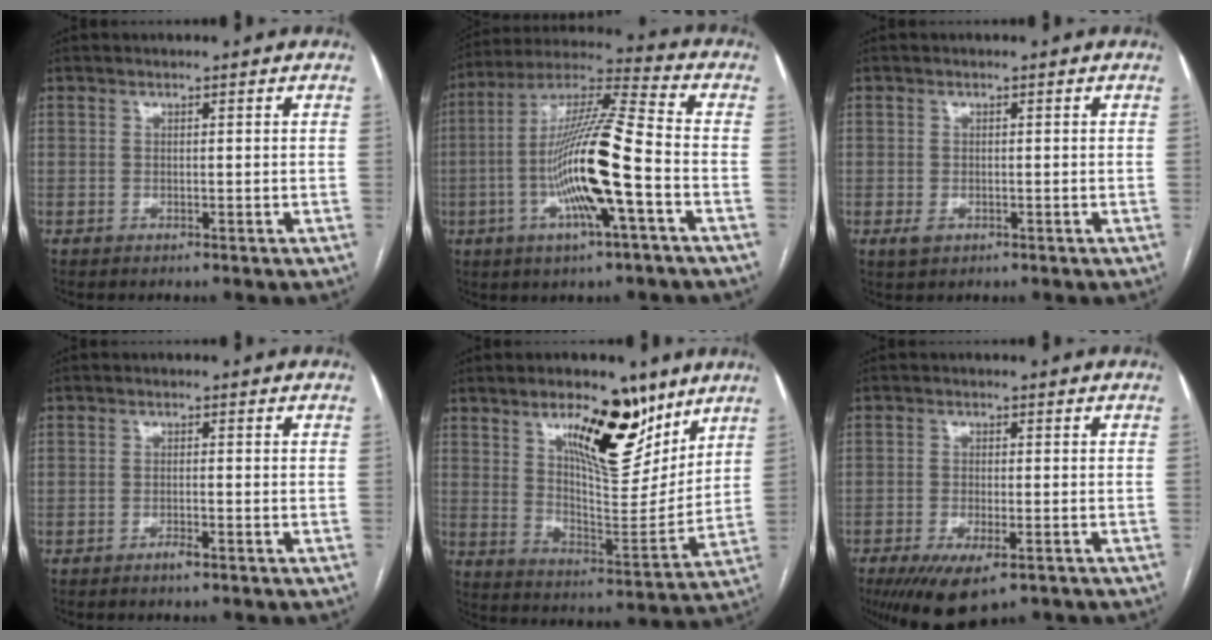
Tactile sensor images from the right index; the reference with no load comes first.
{"total": 16.5, "force": [-3.9, 0.8, 16.0], "torque": [-0.304, 0.001, -0.075]}
{"total": 1.9, "force": [-0.6, 1.6, 0.9], "torque": [-0.013, 0.001, -0.003]}
{"total": 1.7, "force": [-1.1, 0.2, 1.2], "torque": [-0.022, -0.001, -0.018]}
{"total": 15.9, "force": [9.5, 5.3, 11.6], "torque": [-0.169, -0.011, 0.158]}
{"total": 8.7, "force": [-5.4, 2.9, 6.2], "torque": [-0.101, -0.018, -0.085]}